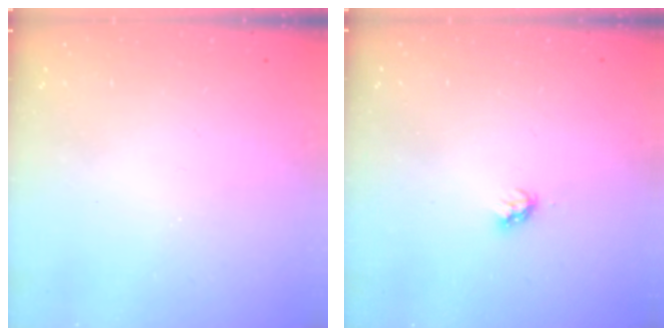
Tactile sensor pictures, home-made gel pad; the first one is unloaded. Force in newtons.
{"total": 2.4, "press": 2.4, "slide": 0.3}